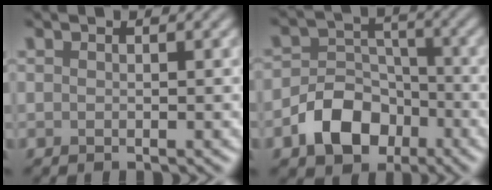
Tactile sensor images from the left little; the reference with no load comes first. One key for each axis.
{"total": 5.9, "fx": -3.0, "fy": 4.2, "fz": 2.9, "tx": -0.044, "ty": -0.002, "tz": -0.059}